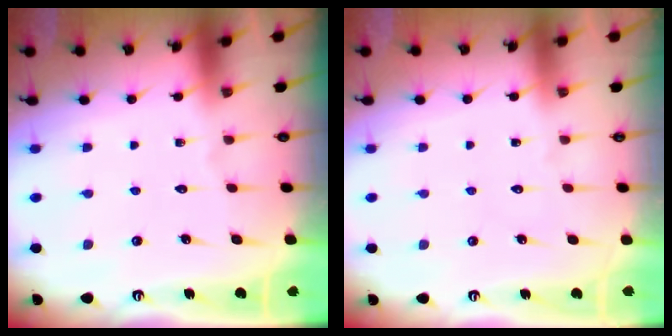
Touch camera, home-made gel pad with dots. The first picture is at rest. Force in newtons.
{"total": 0.0}